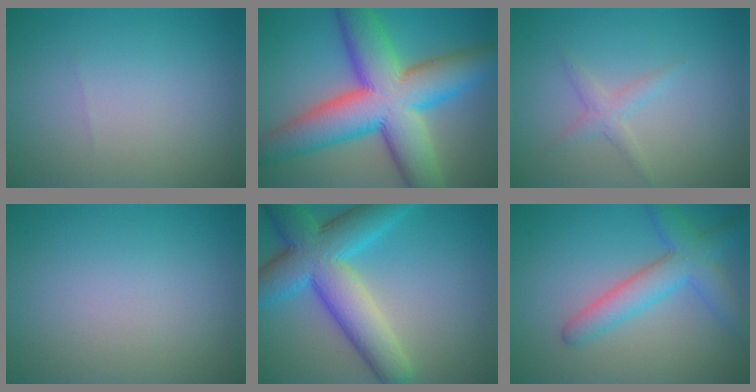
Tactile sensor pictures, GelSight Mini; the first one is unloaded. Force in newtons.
{"total": 13.9, "press": 13.9, "slide": 0.5}
{"total": 1.5, "press": 1.5, "slide": 0.1}
{"total": 0.0}
{"total": 9.6, "press": 9.6, "slide": 0.1}
{"total": 4.5, "press": 4.5, "slide": 0.2}